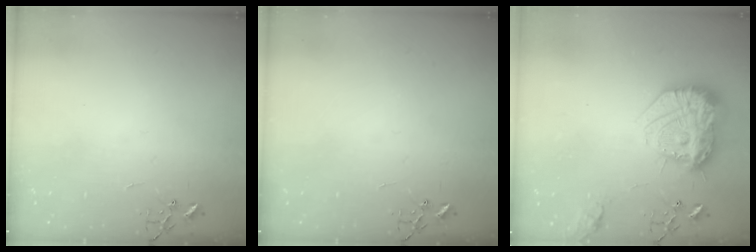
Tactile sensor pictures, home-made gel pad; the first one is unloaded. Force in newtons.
{"total": 0.0}
{"total": 20.7, "press": 20.6, "slide": 1.5}